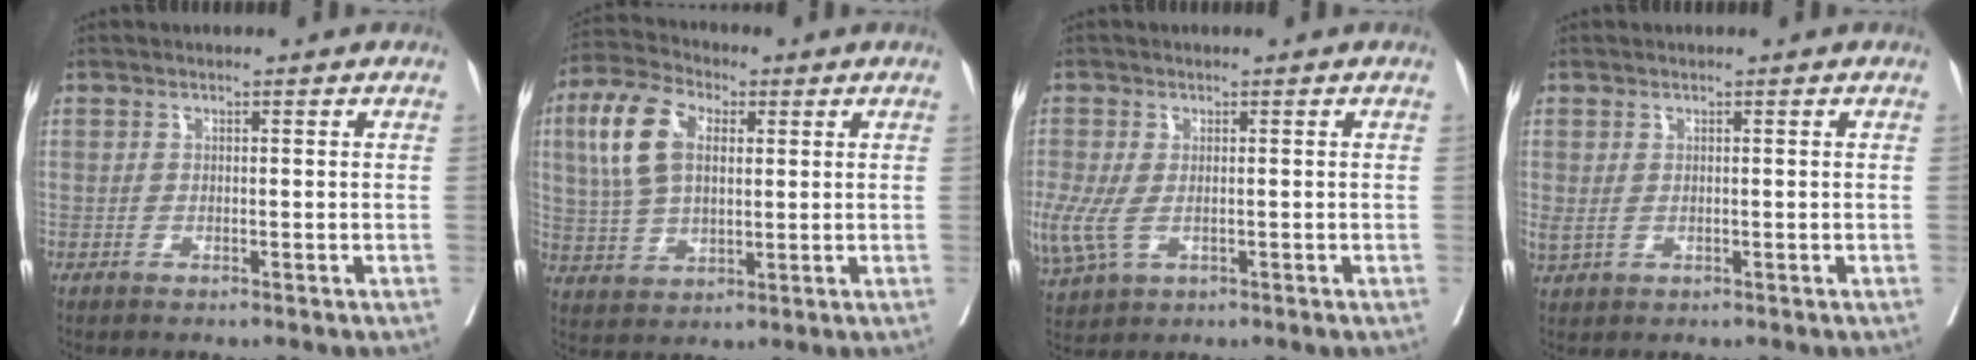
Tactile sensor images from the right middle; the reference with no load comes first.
{"total": 10.8, "force": [2.9, 5.8, 8.6], "torque": [-0.199, 0.023, 0.055]}
{"total": 10.6, "force": [-2.7, 6.7, 7.7], "torque": [-0.217, -0.024, -0.039]}
{"total": 1.6, "force": [0.1, 1.0, 1.2], "torque": [-0.034, -0.003, 0.010]}